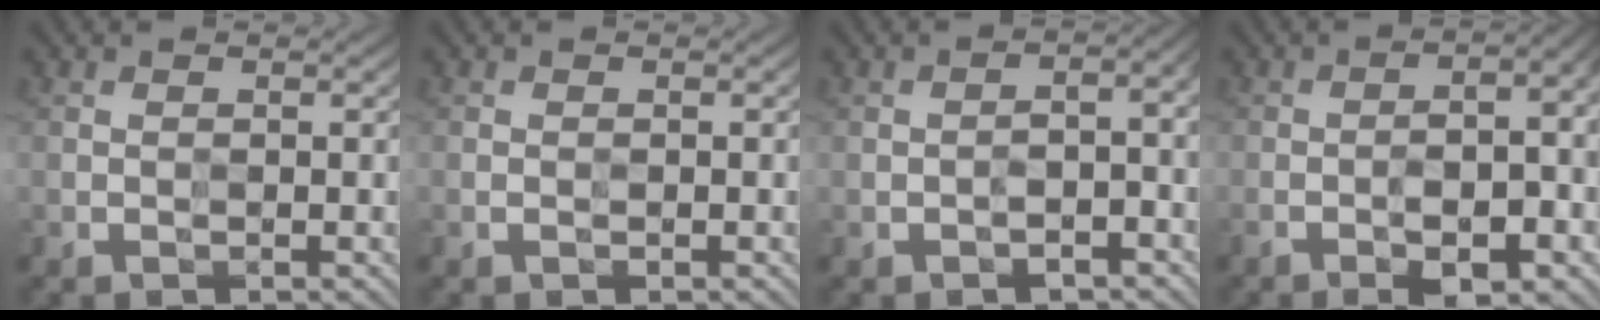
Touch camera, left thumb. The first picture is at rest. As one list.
[{"total": 0.0}, {"total": 3.8, "force": [-1.5, 1.5, 3.1], "torque": [-0.044, -0.003, -0.025]}, {"total": 9.2, "force": [-3.3, 2.8, 8.1], "torque": [-0.106, 0.000, -0.045]}]